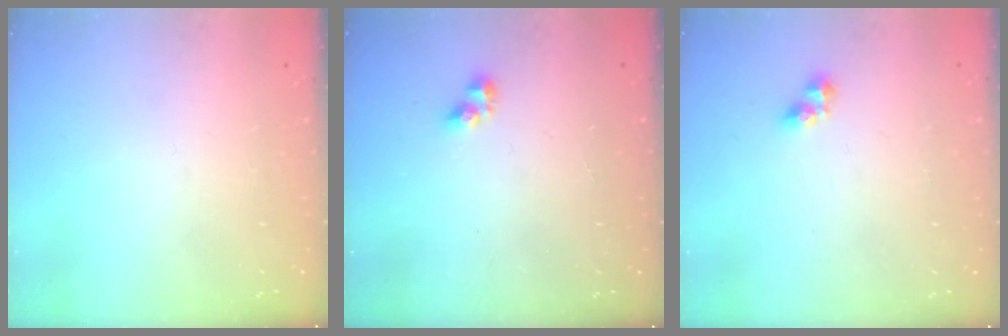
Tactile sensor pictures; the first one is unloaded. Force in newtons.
{"total": 4.6, "press": 4.6, "slide": 0.2}
{"total": 4.4, "press": 4.4, "slide": 0.1}